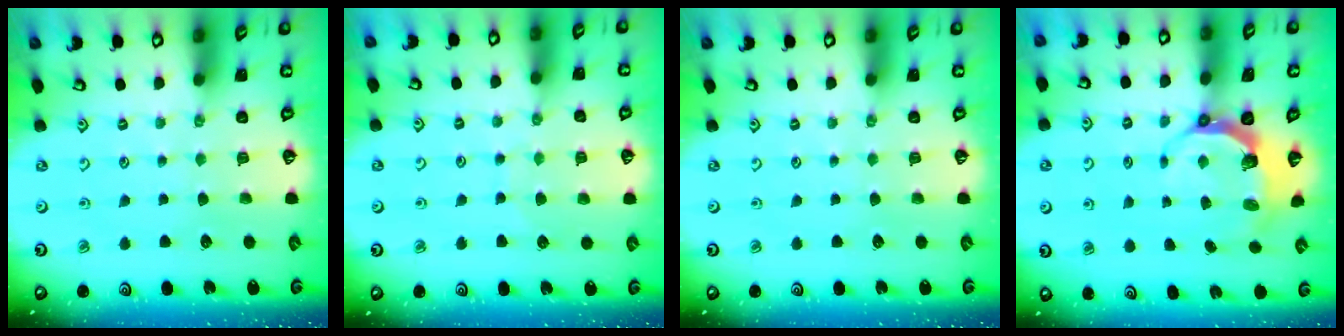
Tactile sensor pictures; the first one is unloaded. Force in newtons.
{"total": 5.2, "press": 5.2, "slide": 0.5}
{"total": 0.0}
{"total": 7.0, "press": 5.9, "slide": 3.8}